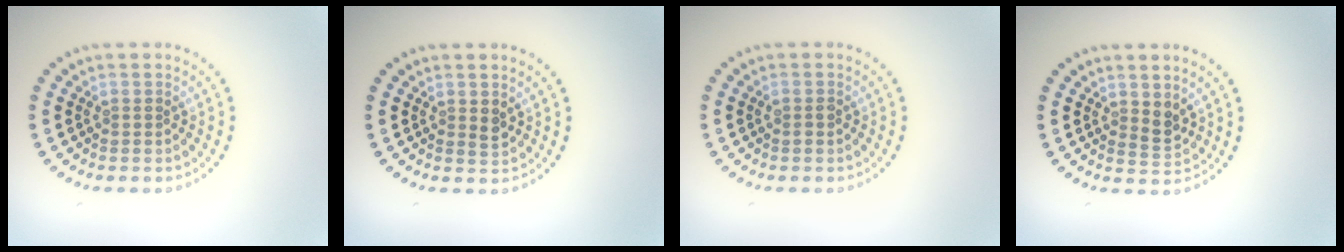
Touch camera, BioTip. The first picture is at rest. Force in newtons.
{"total": 1.1, "press": 1.0, "slide": 0.3}
{"total": 0.7, "press": 0.7, "slide": 0.3}
{"total": 1.6, "press": 1.4, "slide": 0.8}